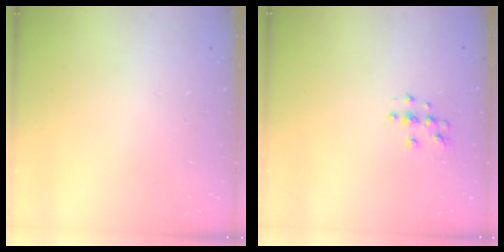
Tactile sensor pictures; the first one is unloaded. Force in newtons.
{"total": 3.7, "press": 3.7, "slide": 0.2}